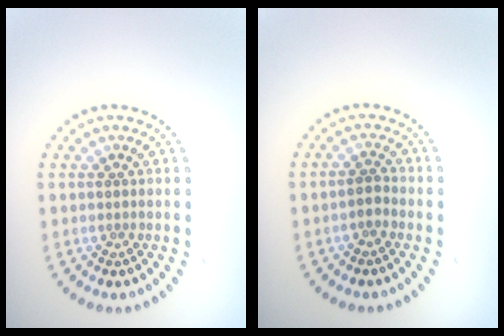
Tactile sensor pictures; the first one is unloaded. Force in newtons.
{"total": 1.2, "press": 1.1, "slide": 0.5}